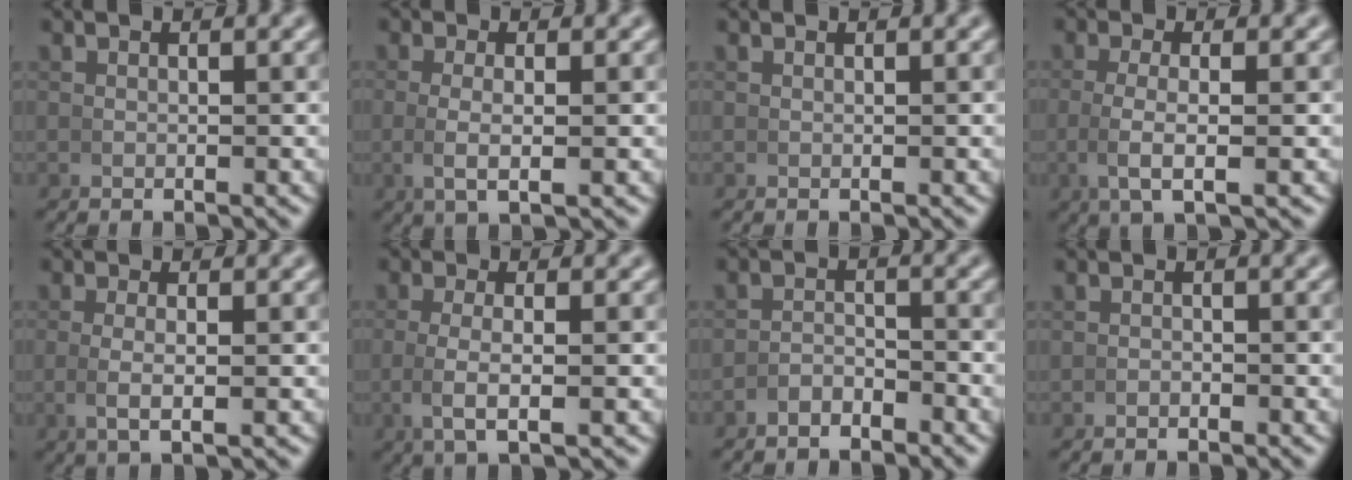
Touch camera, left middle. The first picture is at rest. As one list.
[{"total": 2.7, "force": [-0.1, 0.6, 2.7], "torque": [-0.059, -0.007, 0.004]}, {"total": 0.0}, {"total": 3.5, "force": [-0.3, 0.8, 3.4], "torque": [-0.077, -0.007, 0.000]}, {"total": 2.4, "force": [-0.2, 0.5, 2.3], "torque": [-0.052, -0.008, 0.003]}, {"total": 3.5, "force": [-0.3, 0.9, 3.4], "torque": [-0.076, -0.007, 0.000]}, {"total": 2.6, "force": [-2.4, 0.8, 0.4], "torque": [-0.003, -0.001, -0.046]}, {"total": 0.6, "force": [-0.6, 0.0, 0.1], "torque": [0.001, -0.001, -0.011]}]